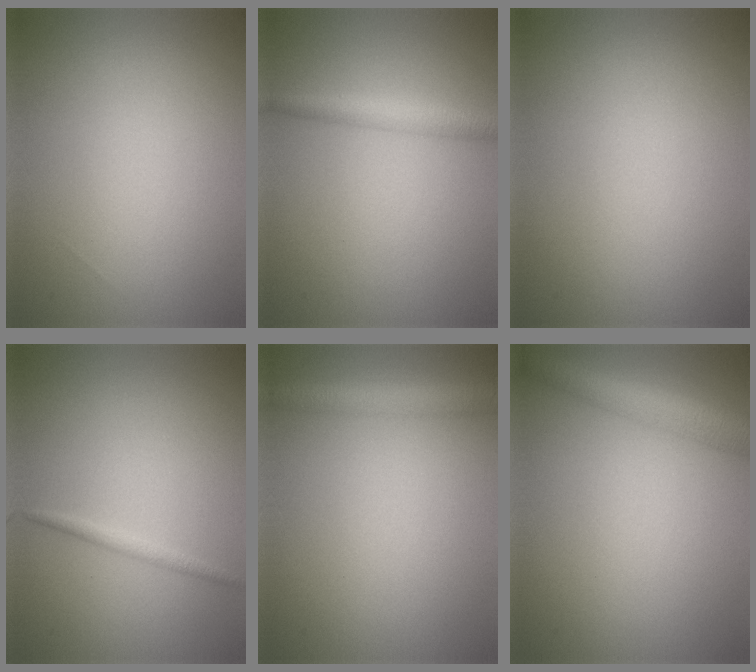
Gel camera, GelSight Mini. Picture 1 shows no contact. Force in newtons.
{"total": 2.3, "press": 2.3, "slide": 0.1}
{"total": 0.0}
{"total": 1.1, "press": 1.1, "slide": 0.0}
{"total": 3.0, "press": 3.0, "slide": 0.1}
{"total": 4.3, "press": 4.2, "slide": 0.2}